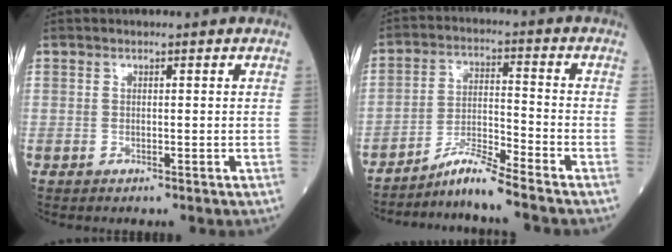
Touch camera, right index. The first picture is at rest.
{"total": 6.5, "force": [-5.8, -1.6, 2.4], "torque": [-0.048, -0.014, -0.107]}